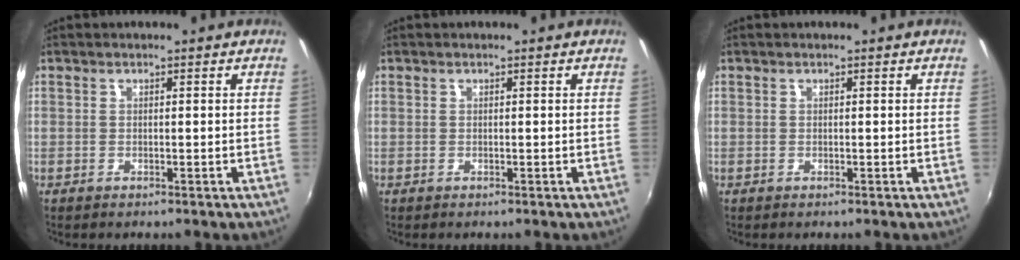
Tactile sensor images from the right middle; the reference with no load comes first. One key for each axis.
{"total": 0.0}
{"total": 0.0}